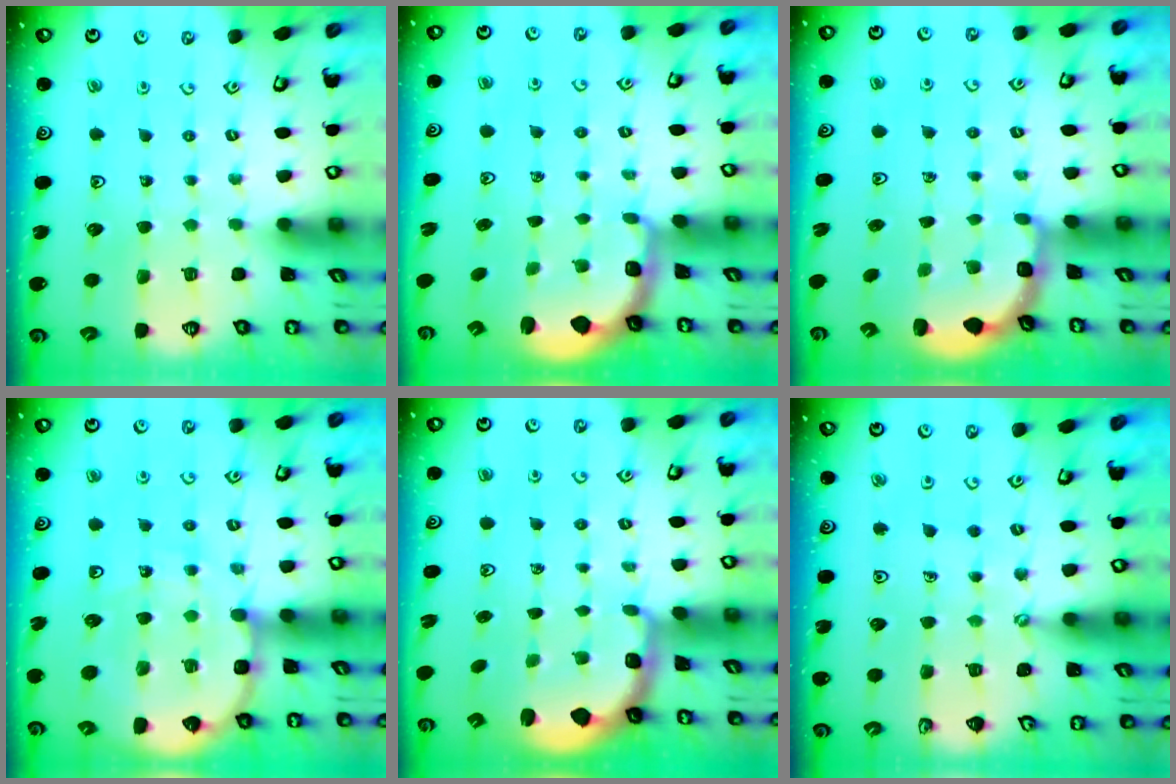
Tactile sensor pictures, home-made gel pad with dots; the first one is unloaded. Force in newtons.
{"total": 2.4, "press": 1.1, "slide": 2.2}
{"total": 2.8, "press": 2.4, "slide": 1.4}
{"total": 10.8, "press": 10.5, "slide": 2.4}
{"total": 2.4, "press": 1.1, "slide": 2.2}
{"total": 1.1, "press": 1.1, "slide": 0.1}